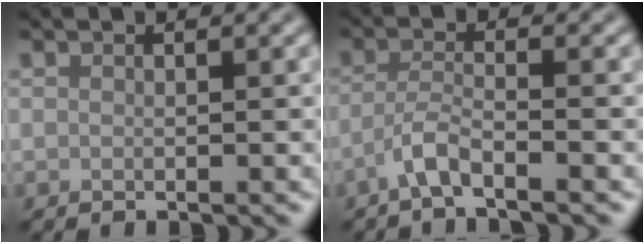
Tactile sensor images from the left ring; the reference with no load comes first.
{"total": 2.8, "force": [-2.0, 0.3, 1.9], "torque": [-0.039, 0.002, -0.051]}